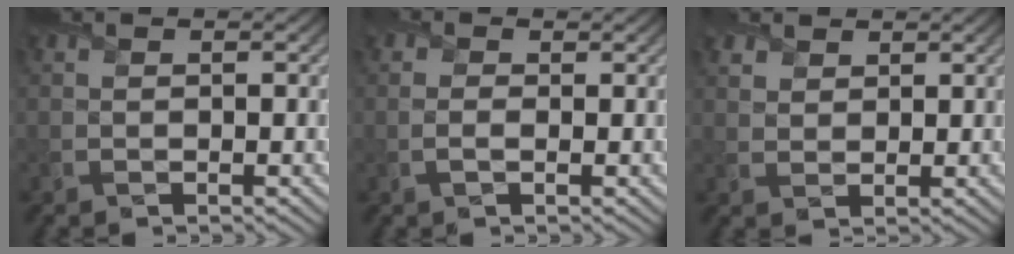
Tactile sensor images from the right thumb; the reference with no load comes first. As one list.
[{"total": 1.3, "force": [-0.1, 0.7, 1.1], "torque": [-0.029, 0.001, -0.004]}, {"total": 2.6, "force": [1.9, 1.6, 0.8], "torque": [-0.026, 0.004, 0.038]}]